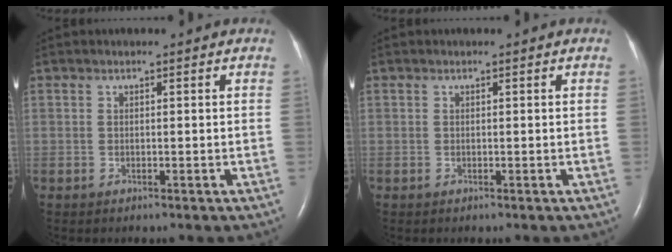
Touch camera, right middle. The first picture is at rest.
{"total": 0.0}